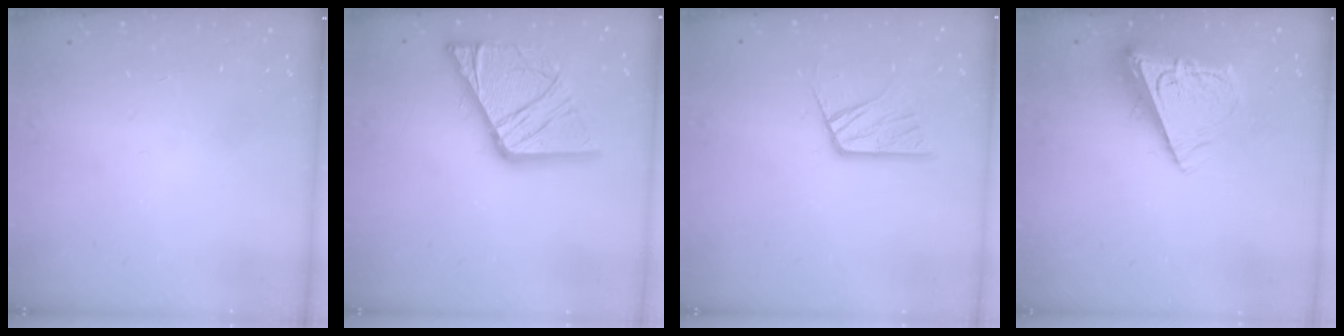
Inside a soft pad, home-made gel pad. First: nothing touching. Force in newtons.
{"total": 19.0, "press": 18.9, "slide": 2.4}
{"total": 10.6, "press": 10.5, "slide": 0.9}
{"total": 9.4, "press": 9.4, "slide": 1.2}